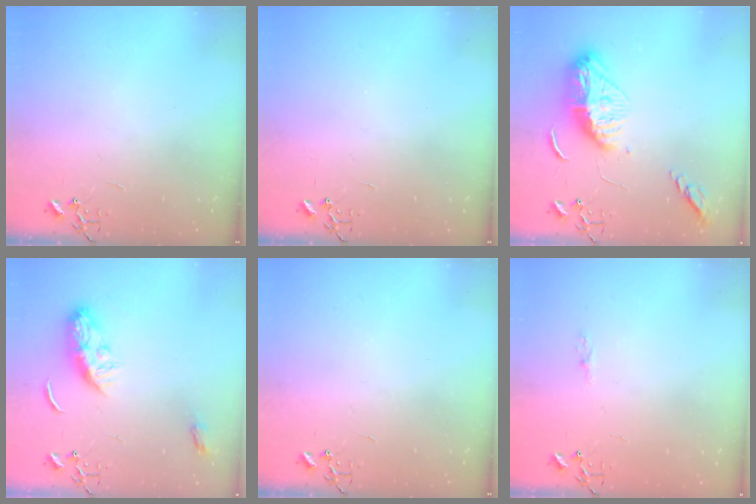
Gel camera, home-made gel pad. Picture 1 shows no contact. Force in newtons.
{"total": 0.0}
{"total": 15.6, "press": 15.5, "slide": 1.6}
{"total": 9.5, "press": 9.5, "slide": 0.2}
{"total": 0.0}
{"total": 3.3, "press": 3.3, "slide": 0.4}